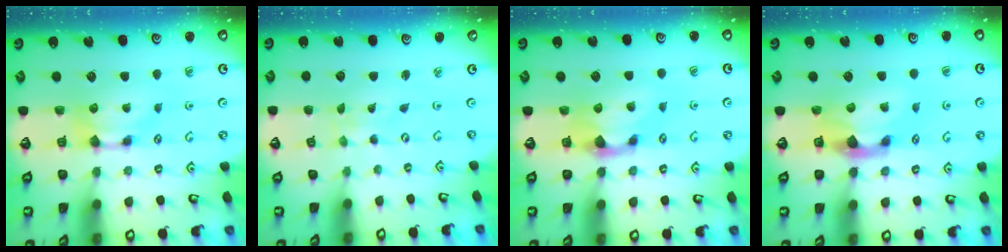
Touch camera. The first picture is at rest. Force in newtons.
{"total": 6.8, "press": 6.8, "slide": 0.4}
{"total": 1.1, "press": 0.6, "slide": 0.9}
{"total": 3.0, "press": 2.7, "slide": 1.4}